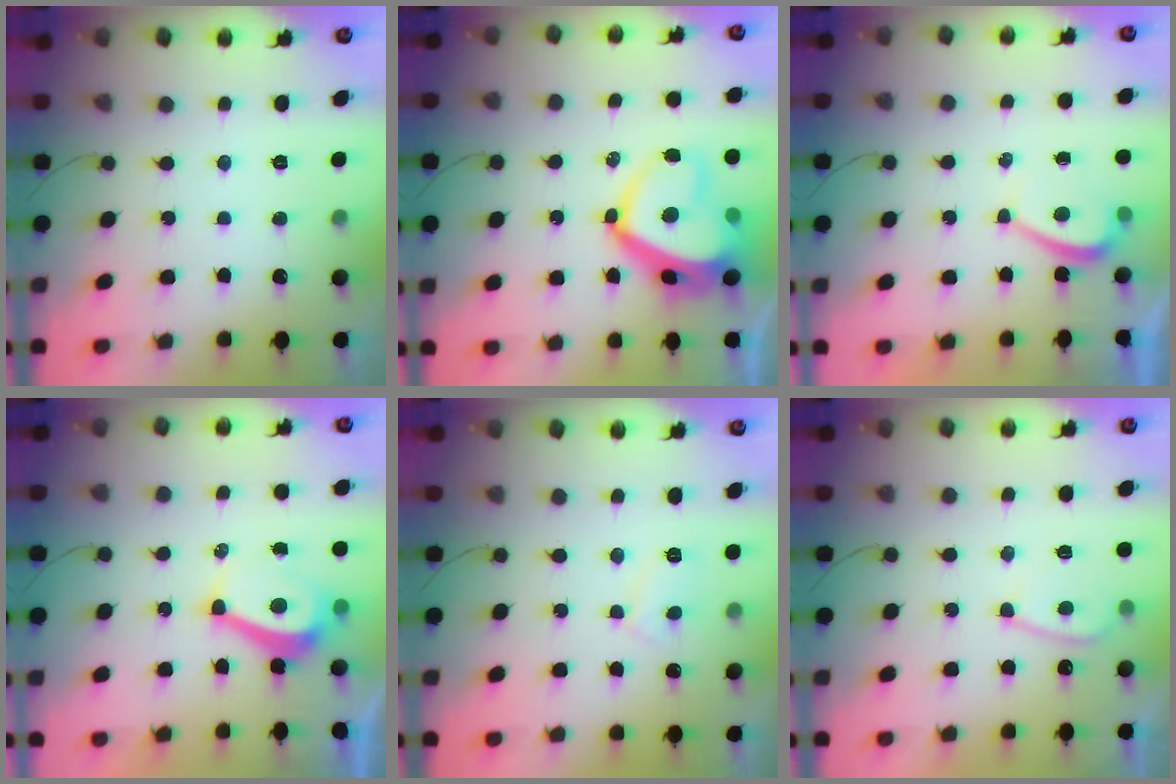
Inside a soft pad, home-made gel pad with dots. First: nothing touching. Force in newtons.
{"total": 16.1, "press": 16.0, "slide": 1.7}
{"total": 1.8, "press": 1.7, "slide": 0.6}
{"total": 7.3, "press": 7.3, "slide": 0.7}
{"total": 5.6, "press": 5.6, "slide": 0.6}
{"total": 4.5, "press": 4.4, "slide": 0.6}